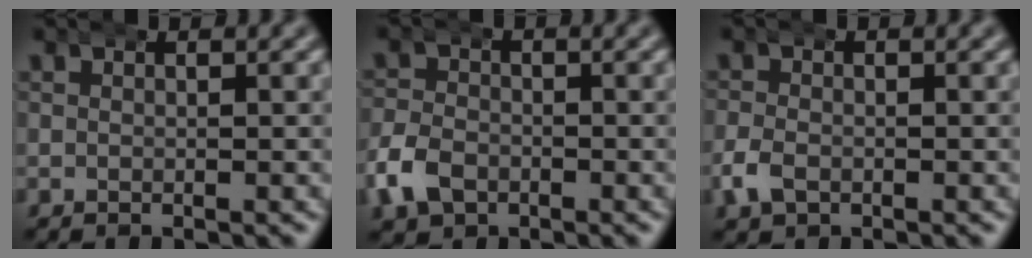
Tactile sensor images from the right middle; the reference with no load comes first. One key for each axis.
{"total": 3.5, "fx": -1.5, "fy": 2.8, "fz": 1.5, "tx": -0.040, "ty": 0.001, "tz": -0.031}
{"total": 2.1, "fx": -0.9, "fy": 1.6, "fz": 1.1, "tx": -0.032, "ty": 0.000, "tz": -0.017}